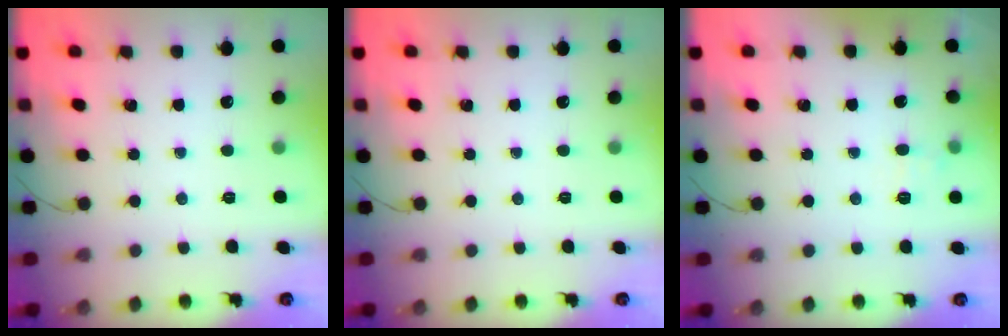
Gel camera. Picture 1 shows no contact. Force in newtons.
{"total": 0.0}
{"total": 6.1, "press": 5.8, "slide": 1.8}